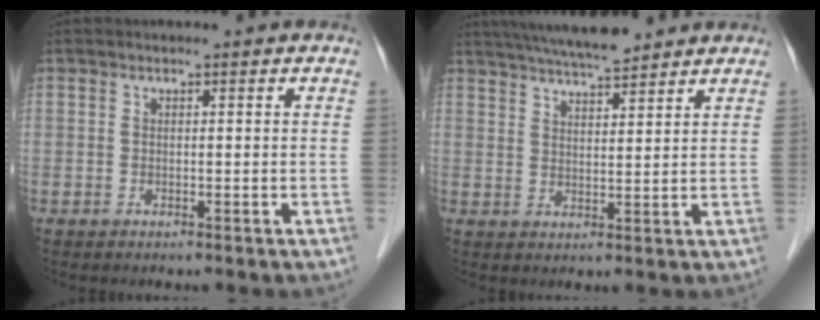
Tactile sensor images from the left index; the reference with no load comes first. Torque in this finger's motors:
{"motor_torque": [0.13, -0.10, 0.15, 0.05]}